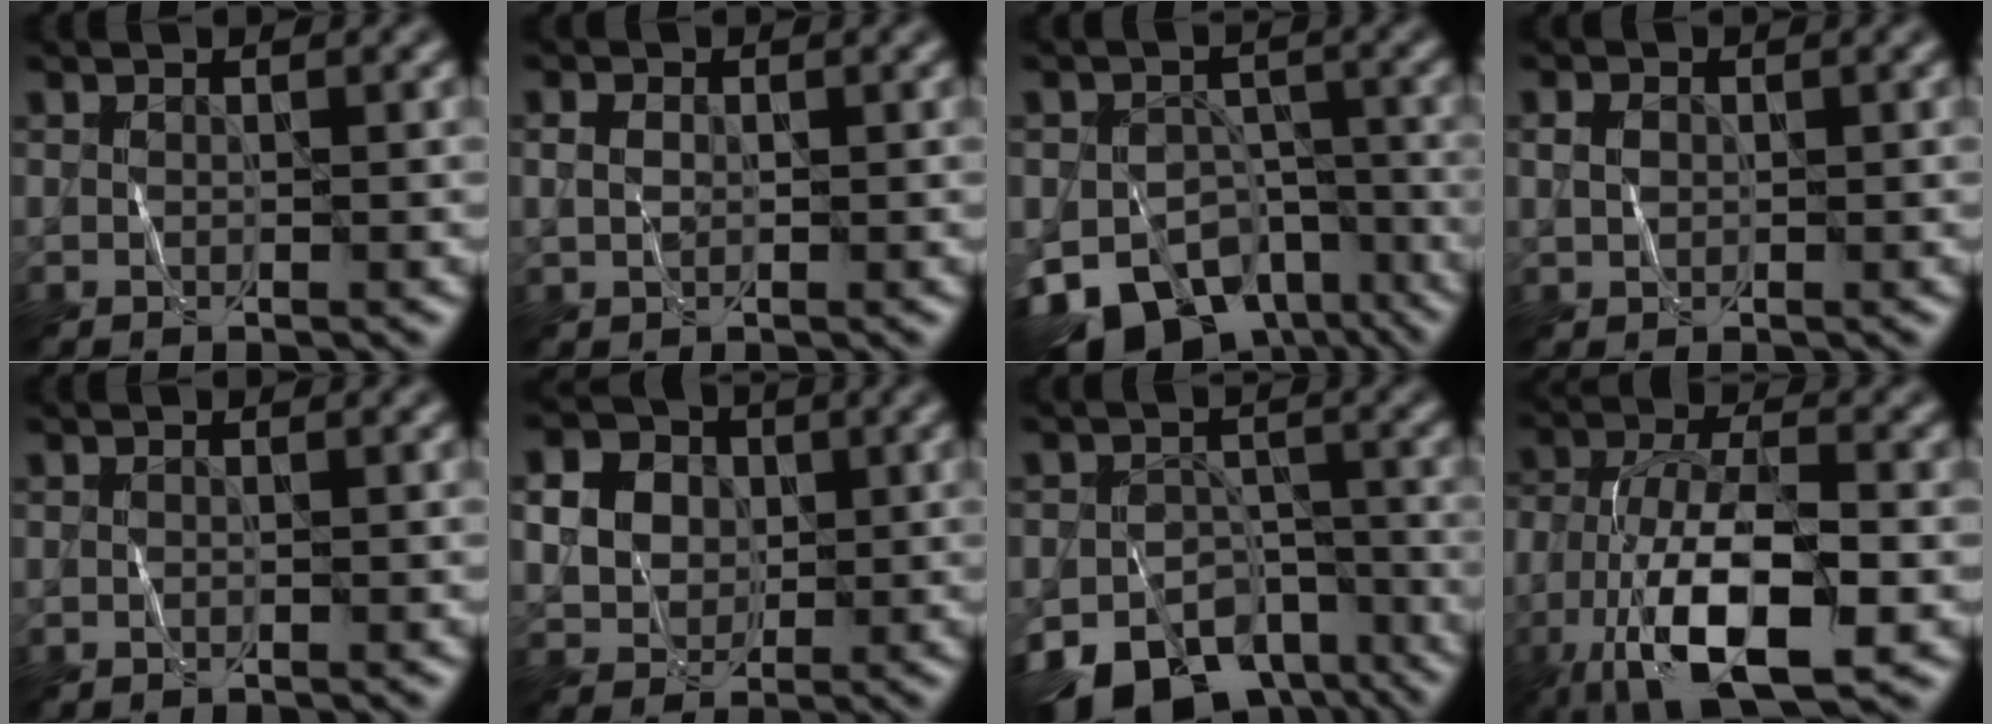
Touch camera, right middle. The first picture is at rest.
{"total": 1.3, "force": [0.2, 1.0, 0.8], "torque": [-0.018, 0.003, 0.004]}
{"total": 11.7, "force": [-6.5, 7.5, 6.2], "torque": [-0.099, -0.020, -0.102]}
{"total": 1.3, "force": [0.3, 1.1, 0.7], "torque": [-0.014, 0.004, 0.004]}
{"total": 0.0}
{"total": 7.1, "force": [1.9, 6.0, 3.3], "torque": [-0.071, 0.028, 0.033]}
{"total": 12.9, "force": [-8.9, 7.3, 5.8], "torque": [-0.091, -0.022, -0.133]}
{"total": 12.0, "force": [-5.2, 4.7, 9.7], "torque": [-0.189, -0.010, -0.094]}